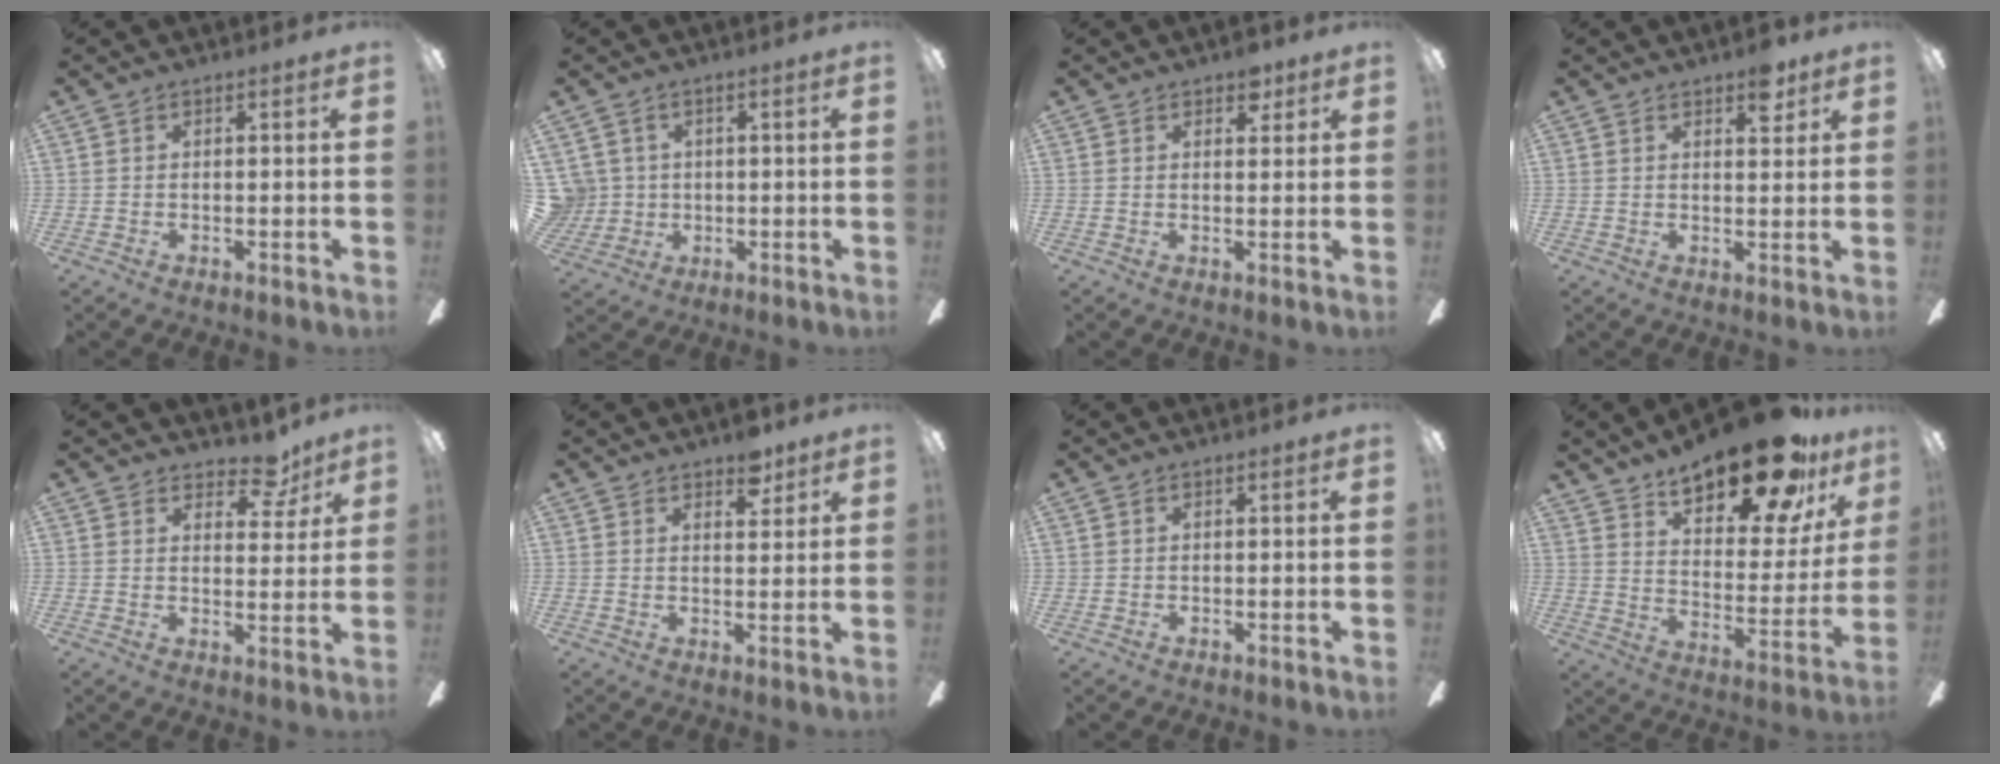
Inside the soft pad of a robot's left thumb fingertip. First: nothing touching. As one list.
[{"total": 6.1, "force": [1.4, 5.9, 0.8], "torque": [-0.035, 0.005, 0.028]}, {"total": 3.8, "force": [2.6, 2.0, 1.7], "torque": [-0.006, -0.007, 0.042]}, {"total": 5.4, "force": [3.8, 2.4, 3.1], "torque": [-0.028, -0.014, 0.061]}, {"total": 8.0, "force": [6.0, 4.0, 3.4], "torque": [-0.028, -0.035, 0.103]}, {"total": 5.3, "force": [4.1, 2.4, 2.4], "torque": [-0.015, -0.020, 0.069]}, {"total": 0.5, "force": [0.2, 0.5, 0.1], "torque": [0.000, 0.005, 0.001]}, {"total": 22.7, "force": [17.3, 7.7, 12.6], "torque": [-0.184, -0.109, 0.285]}]